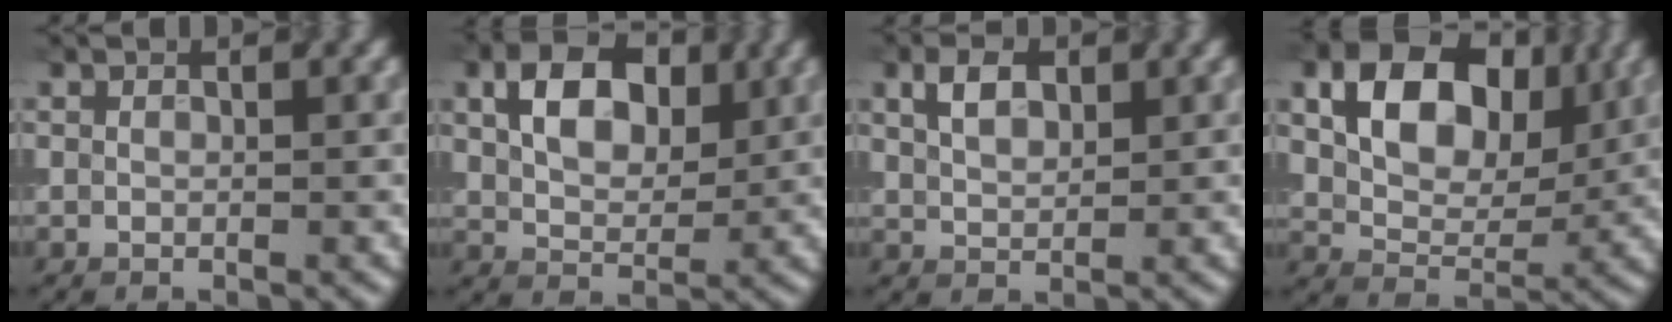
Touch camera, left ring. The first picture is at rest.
{"total": 6.2, "force": [2.0, 4.0, 4.3], "torque": [-0.074, 0.005, 0.031]}
{"total": 3.0, "force": [1.3, 1.8, 2.0], "torque": [-0.041, 0.005, 0.025]}
{"total": 8.8, "force": [2.7, 5.9, 6.0], "torque": [-0.099, -0.001, 0.040]}